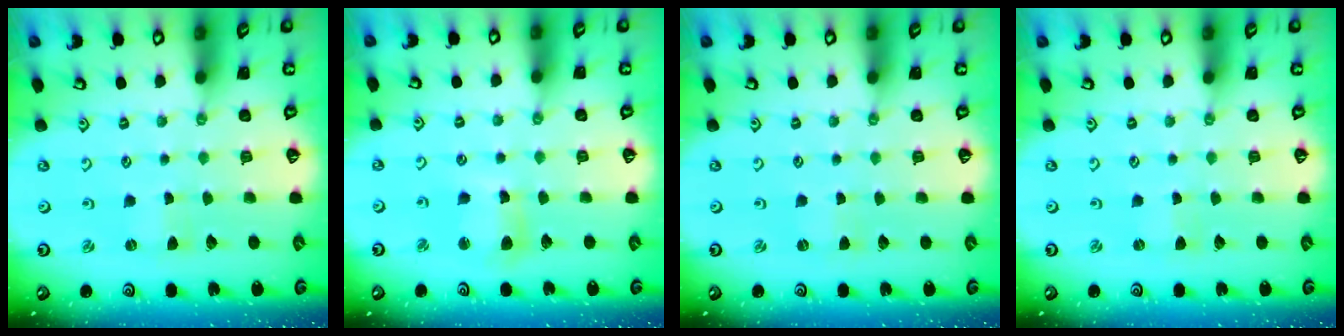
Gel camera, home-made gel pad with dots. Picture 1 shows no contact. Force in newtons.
{"total": 7.3, "press": 7.2, "slide": 1.0}
{"total": 1.1, "press": 1.0, "slide": 0.4}
{"total": 0.0}